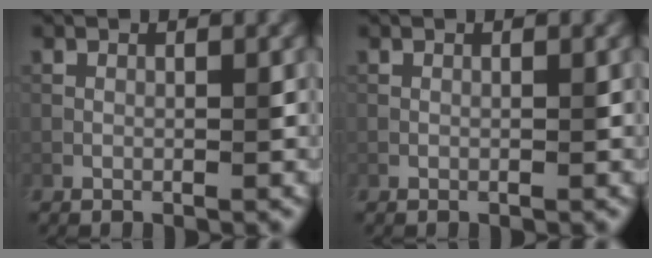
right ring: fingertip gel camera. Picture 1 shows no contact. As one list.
[{"total": 0.0}]